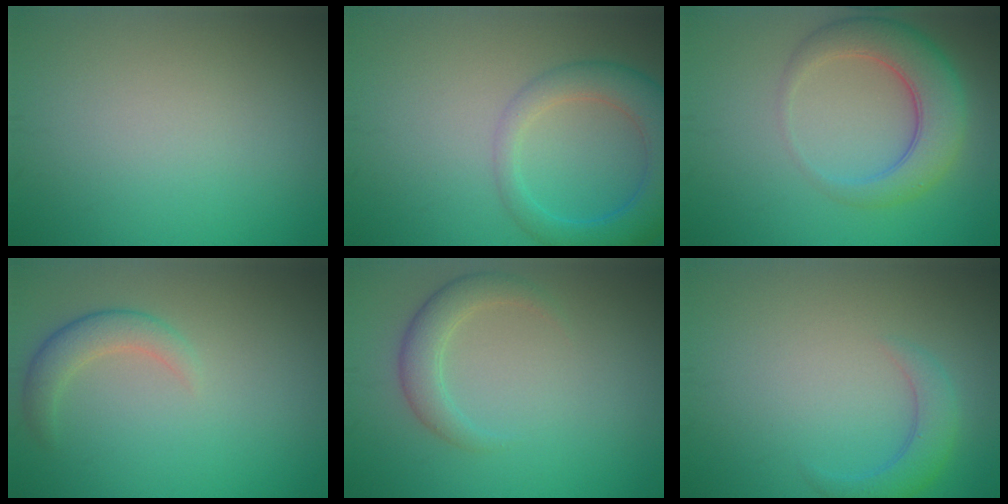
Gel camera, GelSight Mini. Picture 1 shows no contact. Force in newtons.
{"total": 4.2, "press": 4.2, "slide": 0.2}
{"total": 5.6, "press": 5.6, "slide": 0.3}
{"total": 2.5, "press": 2.5, "slide": 0.3}
{"total": 2.6, "press": 2.6, "slide": 0.2}
{"total": 2.6, "press": 2.6, "slide": 0.2}